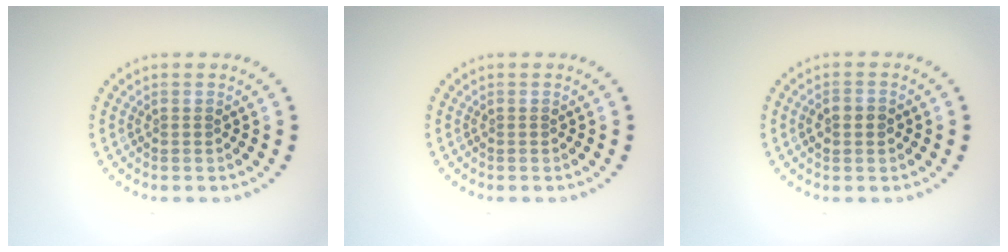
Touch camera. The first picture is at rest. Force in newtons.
{"total": 0.0}
{"total": 2.2, "press": 2.2, "slide": 0.1}